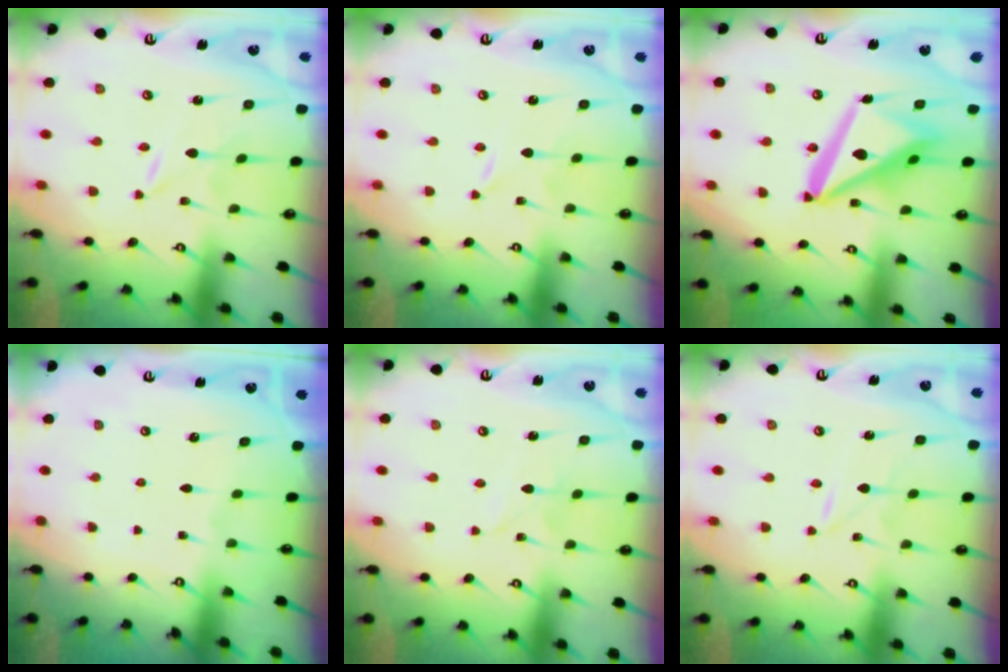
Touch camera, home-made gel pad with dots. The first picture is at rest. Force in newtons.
{"total": 0.0}
{"total": 16.4, "press": 16.3, "slide": 2.0}
{"total": 0.0}
{"total": 1.6, "press": 1.6, "slide": 0.1}
{"total": 1.6, "press": 1.6, "slide": 0.2}